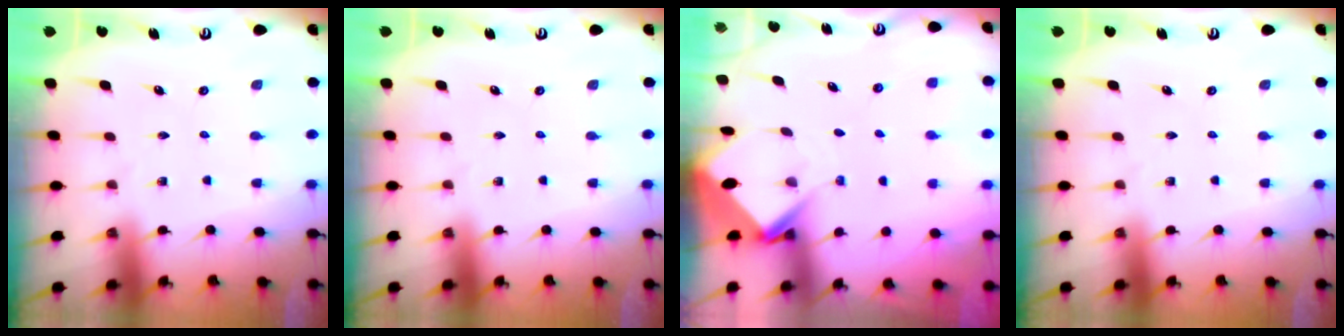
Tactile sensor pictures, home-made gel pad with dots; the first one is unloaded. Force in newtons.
{"total": 0.0}
{"total": 3.6, "press": 3.6, "slide": 0.2}
{"total": 0.0}